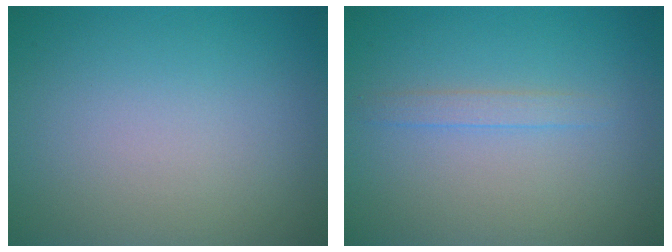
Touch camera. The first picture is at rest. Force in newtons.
{"total": 1.1, "press": 1.1, "slide": 0.0}